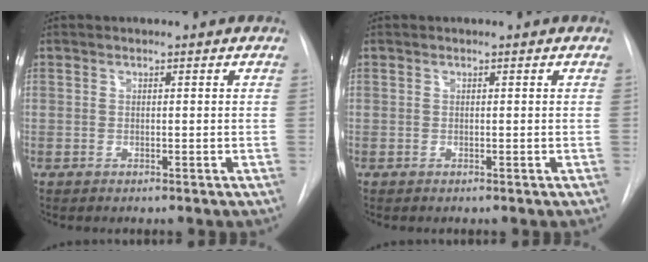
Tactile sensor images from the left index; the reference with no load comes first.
{"total": 0.0}